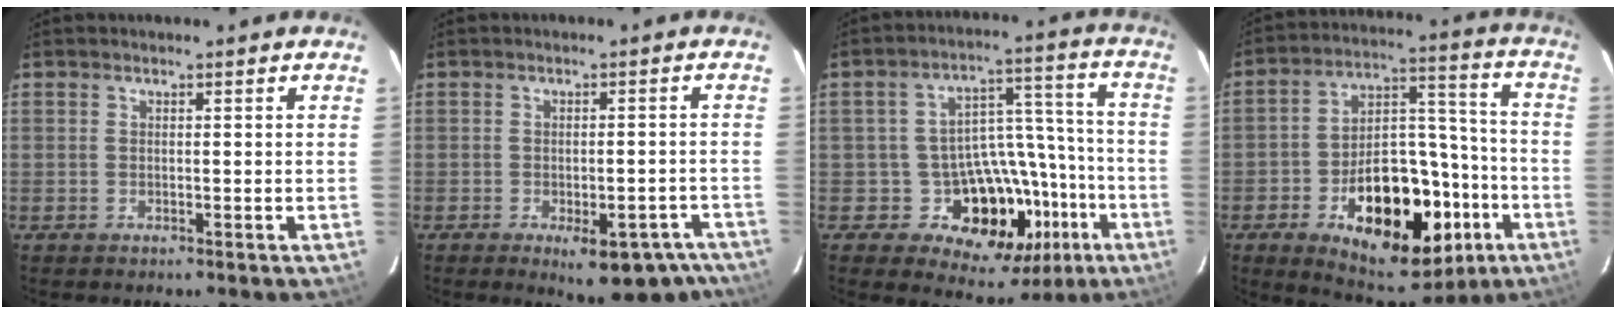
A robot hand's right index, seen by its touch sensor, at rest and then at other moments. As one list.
[{"total": 12.4, "force": [-9.1, 5.2, 6.7], "torque": [-0.083, 0.009, -0.097]}, {"total": 15.6, "force": [-7.4, 11.7, 7.1], "torque": [-0.111, 0.044, -0.083]}, {"total": 23.8, "force": [-10.7, 13.0, 16.8], "torque": [-0.297, 0.028, -0.139]}]